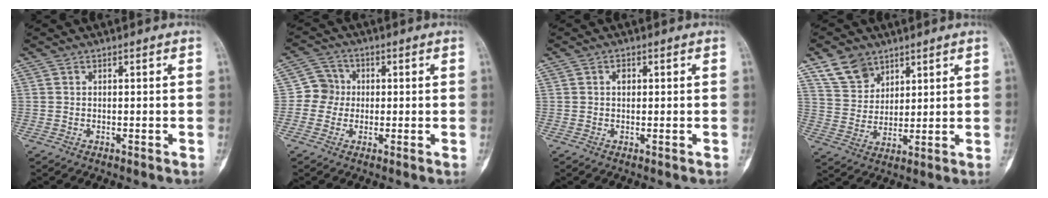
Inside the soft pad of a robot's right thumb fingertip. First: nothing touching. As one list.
[{"total": 5.0, "force": [-0.2, 4.8, 1.1], "torque": [0.012, 0.012, -0.016]}, {"total": 1.4, "force": [0.3, 1.0, 0.9], "torque": [-0.007, 0.003, 0.002]}, {"total": 8.2, "force": [5.5, 5.6, 2.5], "torque": [-0.025, -0.027, 0.115]}]